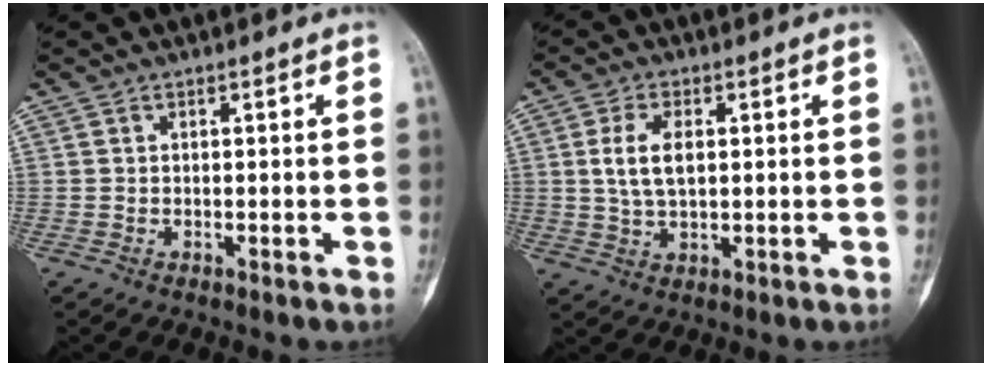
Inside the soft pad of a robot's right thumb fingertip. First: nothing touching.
{"total": 7.0, "force": [1.1, 3.9, 5.7], "torque": [-0.108, 0.001, 0.023]}